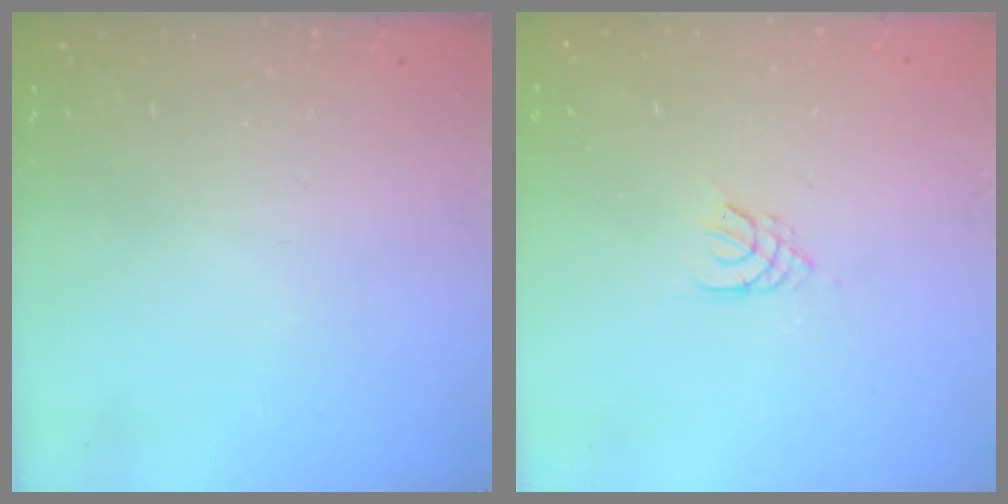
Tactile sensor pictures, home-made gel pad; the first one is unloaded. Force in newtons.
{"total": 2.6, "press": 2.5, "slide": 0.5}